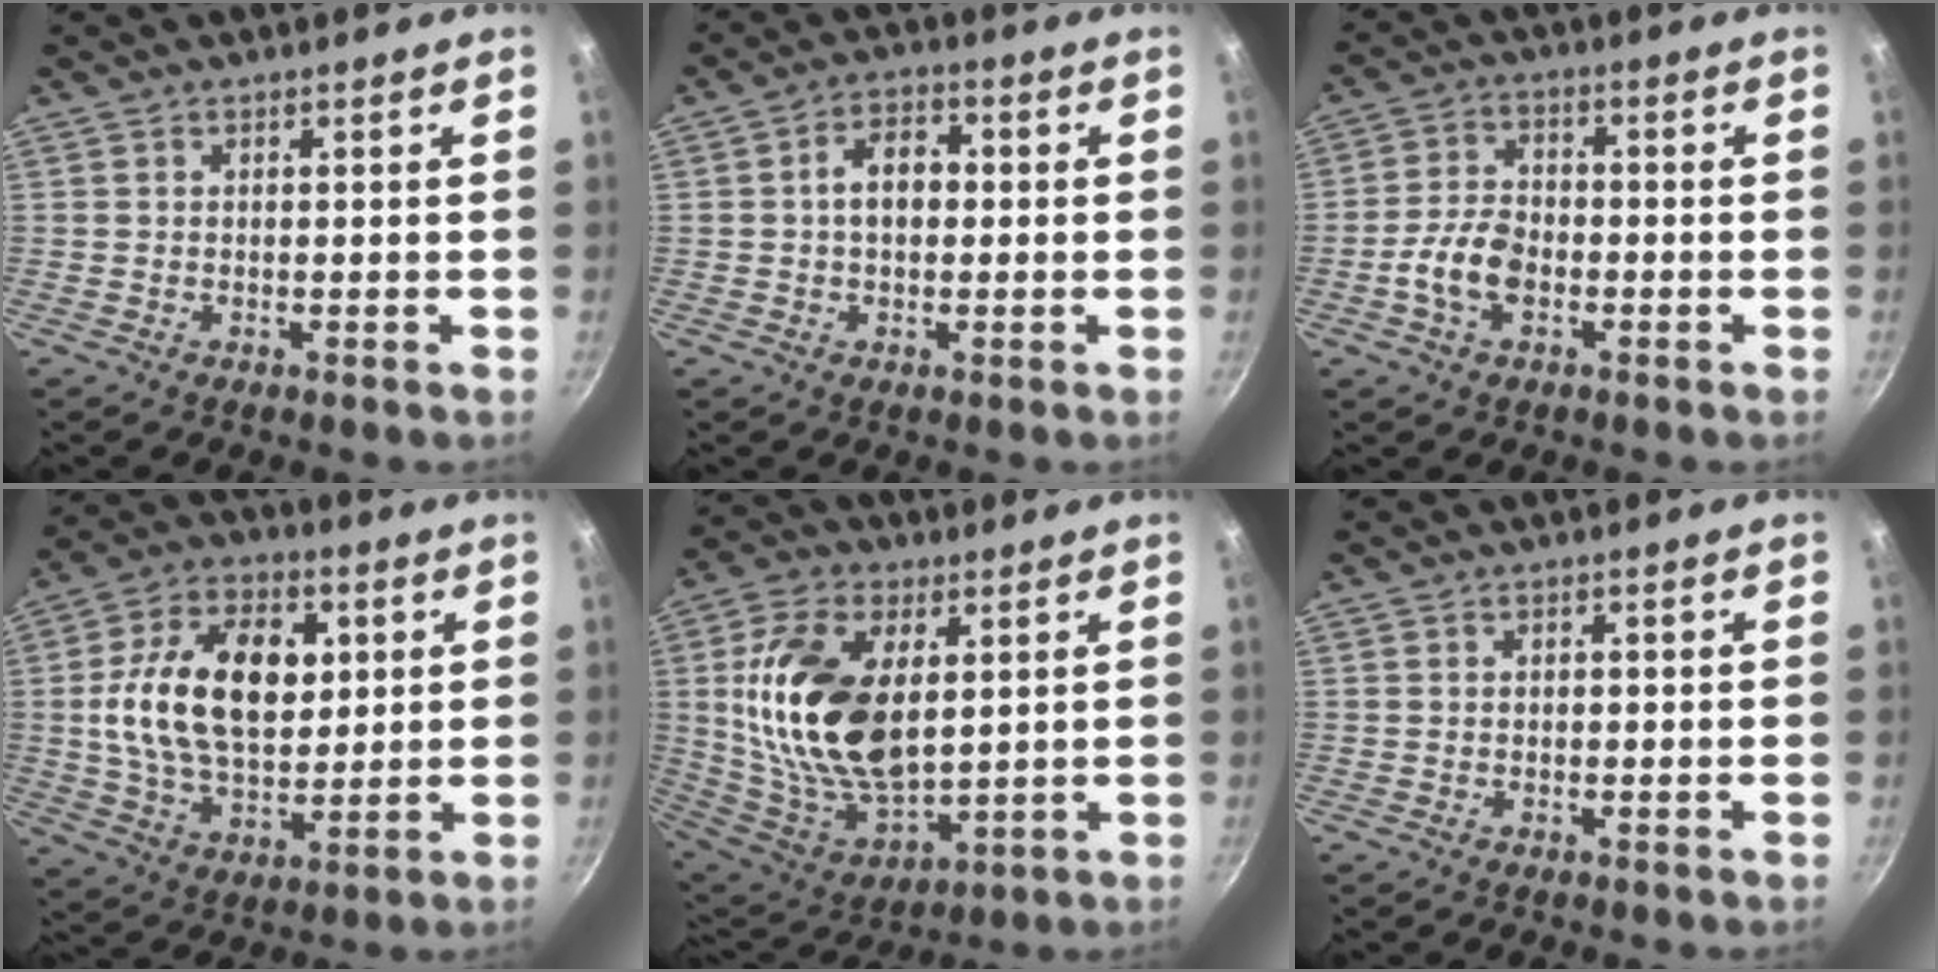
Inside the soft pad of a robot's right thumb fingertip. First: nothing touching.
{"total": 6.3, "force": [0.2, 4.3, 4.6], "torque": [-0.049, 0.020, -0.004]}
{"total": 7.5, "force": [-2.5, 4.6, 5.4], "torque": [-0.096, 0.026, -0.052]}
{"total": 19.2, "force": [3.2, 12.1, 14.5], "torque": [-0.231, 0.002, 0.052]}
{"total": 21.6, "force": [3.8, 12.4, 17.2], "torque": [-0.312, -0.015, 0.083]}
{"total": 0.6, "force": [-0.2, 0.5, 0.3], "torque": [-0.003, 0.004, -0.002]}